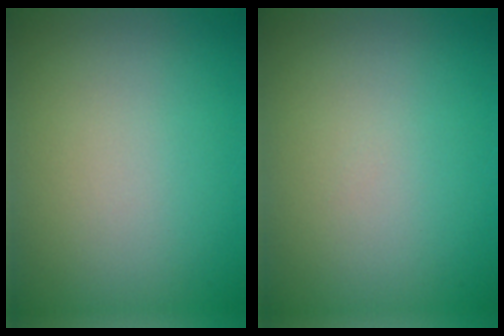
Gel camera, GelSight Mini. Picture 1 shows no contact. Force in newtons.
{"total": 0.0}